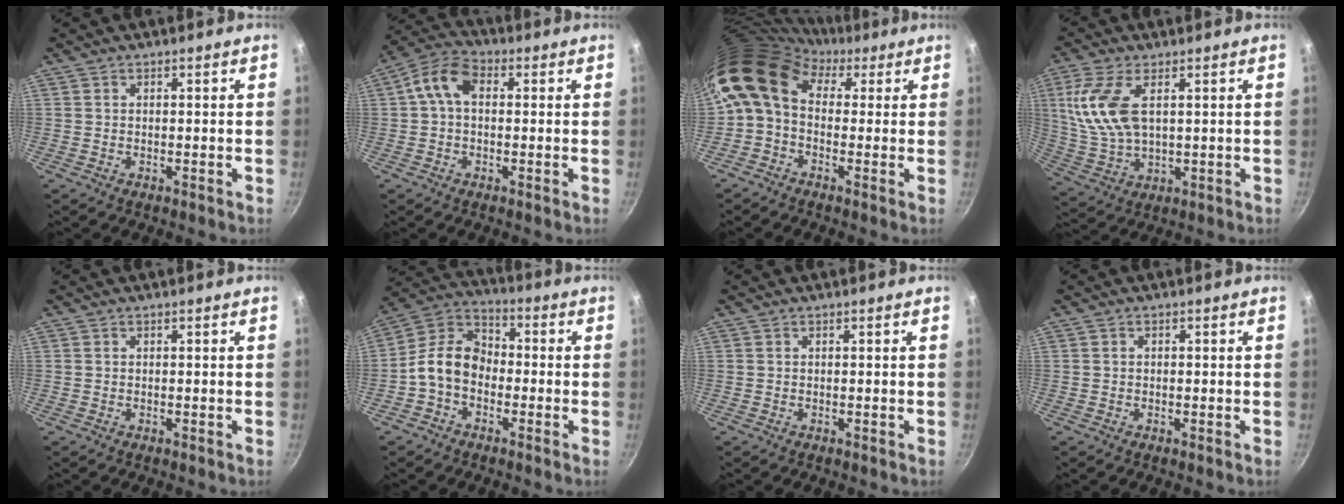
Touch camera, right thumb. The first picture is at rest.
{"total": 7.7, "force": [1.1, 5.1, 5.7], "torque": [-0.103, 0.024, 0.004]}
{"total": 12.7, "force": [2.1, 9.5, 8.2], "torque": [-0.153, 0.029, 0.009]}
{"total": 12.0, "force": [3.2, 6.0, 9.9], "torque": [-0.205, -0.002, 0.073]}
{"total": 0.0}
{"total": 10.2, "force": [-2.5, 7.5, 6.5], "torque": [-0.092, 0.043, -0.073]}
{"total": 0.0}
{"total": 0.6, "force": [0.1, 0.4, 0.3], "torque": [-0.004, 0.004, 0.001]}